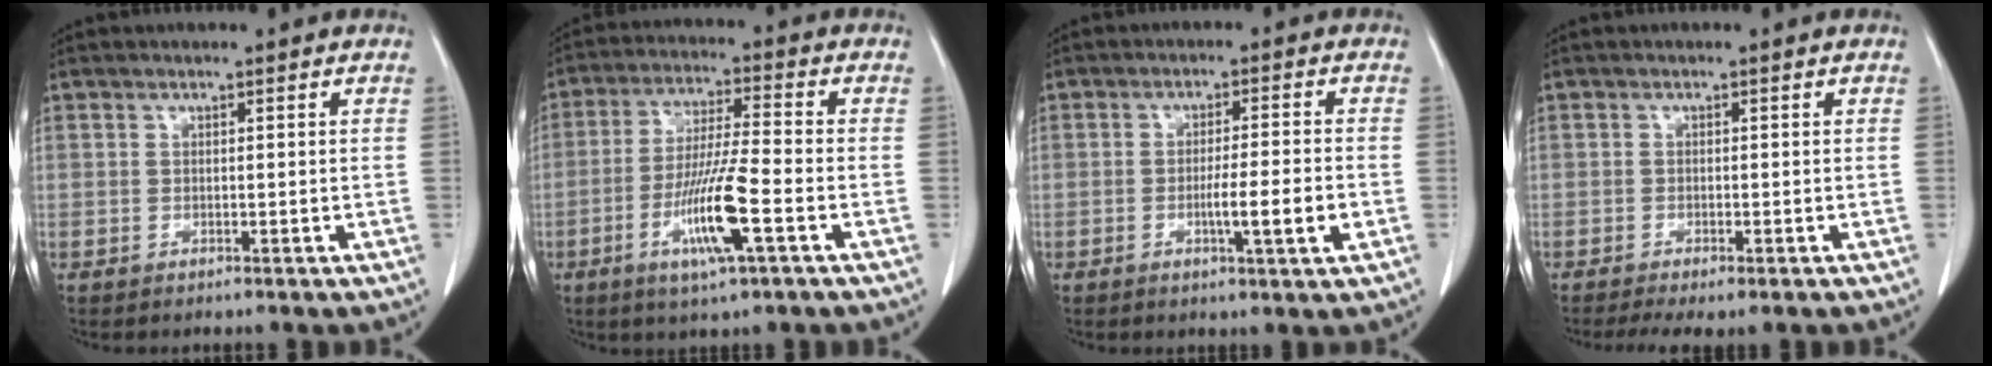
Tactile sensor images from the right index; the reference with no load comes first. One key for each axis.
{"total": 11.1, "fx": -4.1, "fy": 0.2, "fz": 10.4, "tx": -0.200, "ty": -0.015, "tz": -0.078}
{"total": 6.4, "fx": -1.9, "fy": -0.2, "fz": 6.1, "tx": -0.095, "ty": -0.008, "tz": -0.029}
{"total": 4.5, "fx": -3.2, "fy": 1.1, "fz": 2.9, "tx": -0.046, "ty": -0.011, "tz": -0.048}